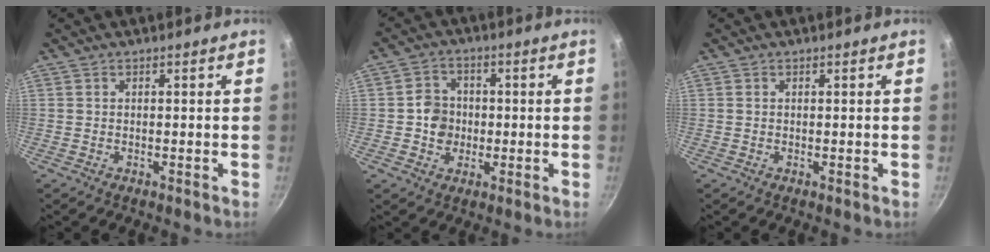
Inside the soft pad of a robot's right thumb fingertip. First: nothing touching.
{"total": 6.1, "force": [-0.4, 5.4, 2.9], "torque": [-0.022, 0.010, -0.014]}
{"total": 0.0}